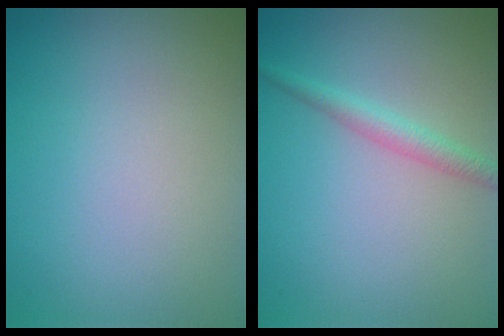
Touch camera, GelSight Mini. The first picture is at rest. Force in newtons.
{"total": 1.9, "press": 1.9, "slide": 0.1}